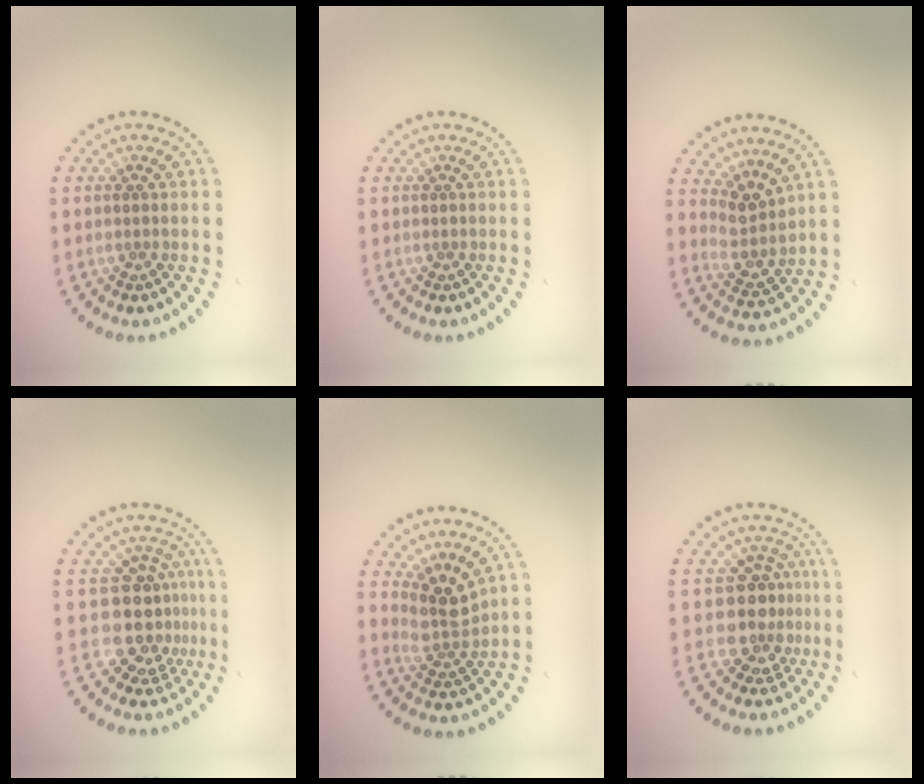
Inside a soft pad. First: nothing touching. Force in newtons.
{"total": 0.0}
{"total": 2.7, "press": 2.0, "slide": 1.8}
{"total": 4.1, "press": 3.3, "slide": 2.5}
{"total": 3.0, "press": 2.3, "slide": 2.0}
{"total": 3.7, "press": 2.8, "slide": 2.4}